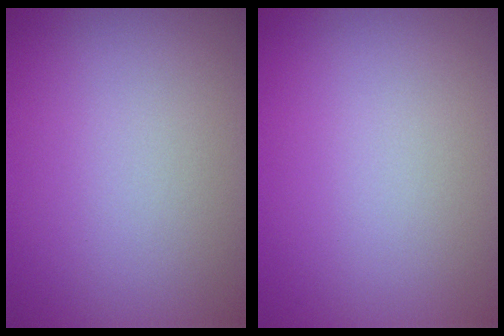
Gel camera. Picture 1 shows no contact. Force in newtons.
{"total": 0.0}